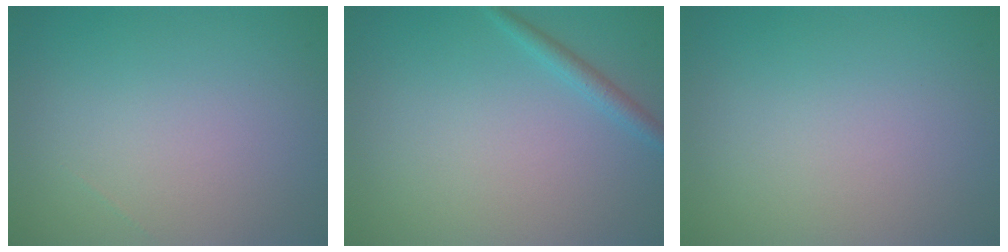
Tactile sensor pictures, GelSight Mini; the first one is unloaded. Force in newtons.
{"total": 1.4, "press": 1.4, "slide": 0.1}
{"total": 0.0}